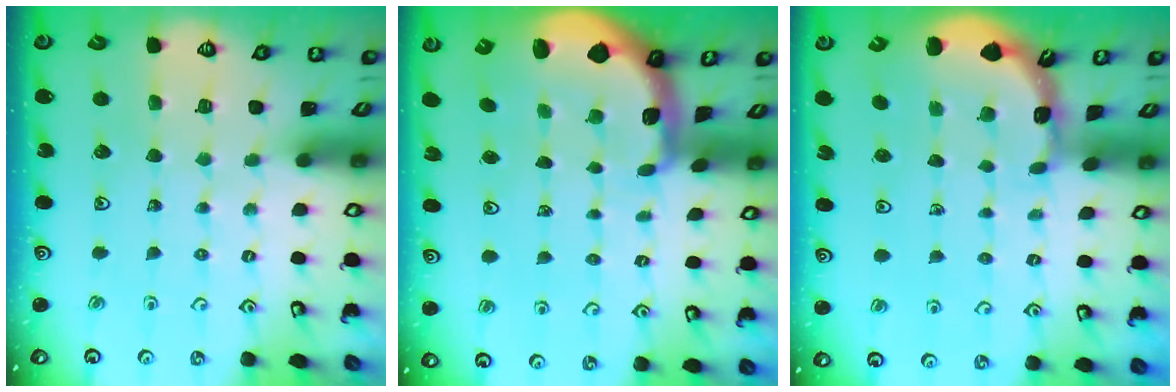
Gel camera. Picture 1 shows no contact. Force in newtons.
{"total": 1.7, "press": 1.7, "slide": 0.4}
{"total": 1.8, "press": 1.8, "slide": 0.1}